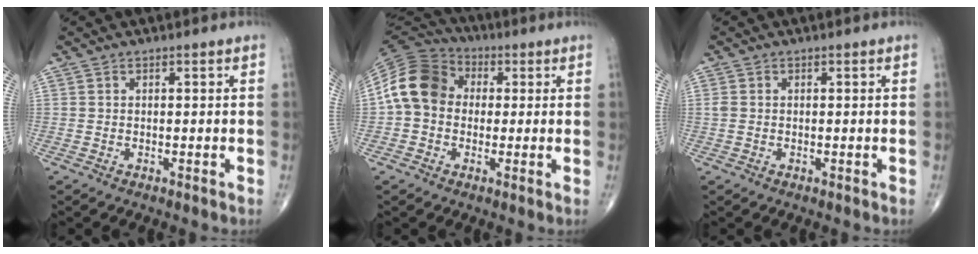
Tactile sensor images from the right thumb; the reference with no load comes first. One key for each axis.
{"total": 12.7, "fx": 0.7, "fy": 10.3, "fz": 7.4, "tx": -0.129, "ty": 0.033, "tz": -0.002}
{"total": 1.2, "fx": -0.1, "fy": 0.9, "fz": 0.8, "tx": -0.023, "ty": 0.000, "tz": -0.001}